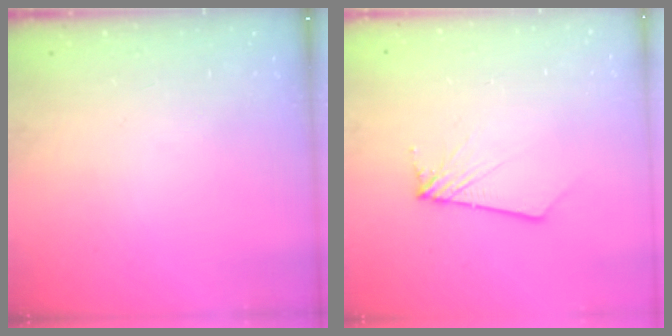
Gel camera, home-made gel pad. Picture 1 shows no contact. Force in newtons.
{"total": 2.8, "press": 2.8, "slide": 0.3}